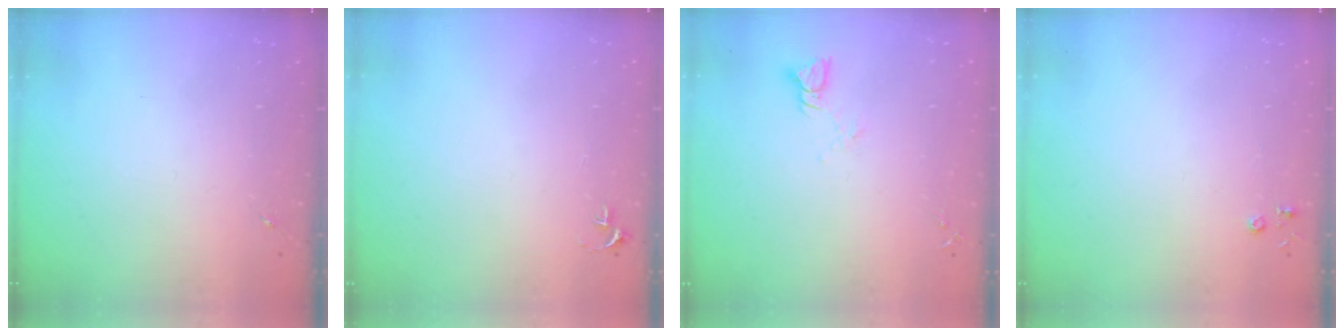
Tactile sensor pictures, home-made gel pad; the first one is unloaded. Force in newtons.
{"total": 2.7, "press": 2.7, "slide": 0.3}
{"total": 3.9, "press": 3.9, "slide": 0.3}
{"total": 2.8, "press": 2.8, "slide": 0.3}